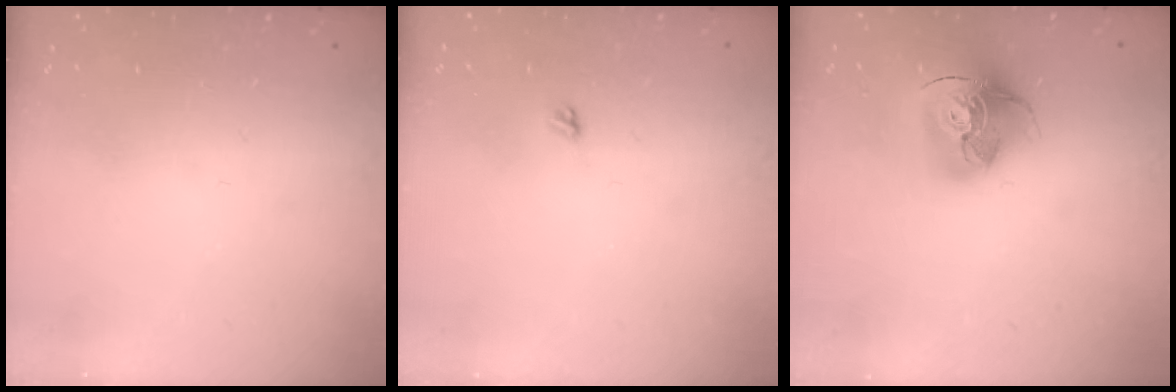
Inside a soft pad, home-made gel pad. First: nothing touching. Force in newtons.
{"total": 3.9, "press": 3.8, "slide": 0.5}
{"total": 15.5, "press": 15.4, "slide": 1.7}